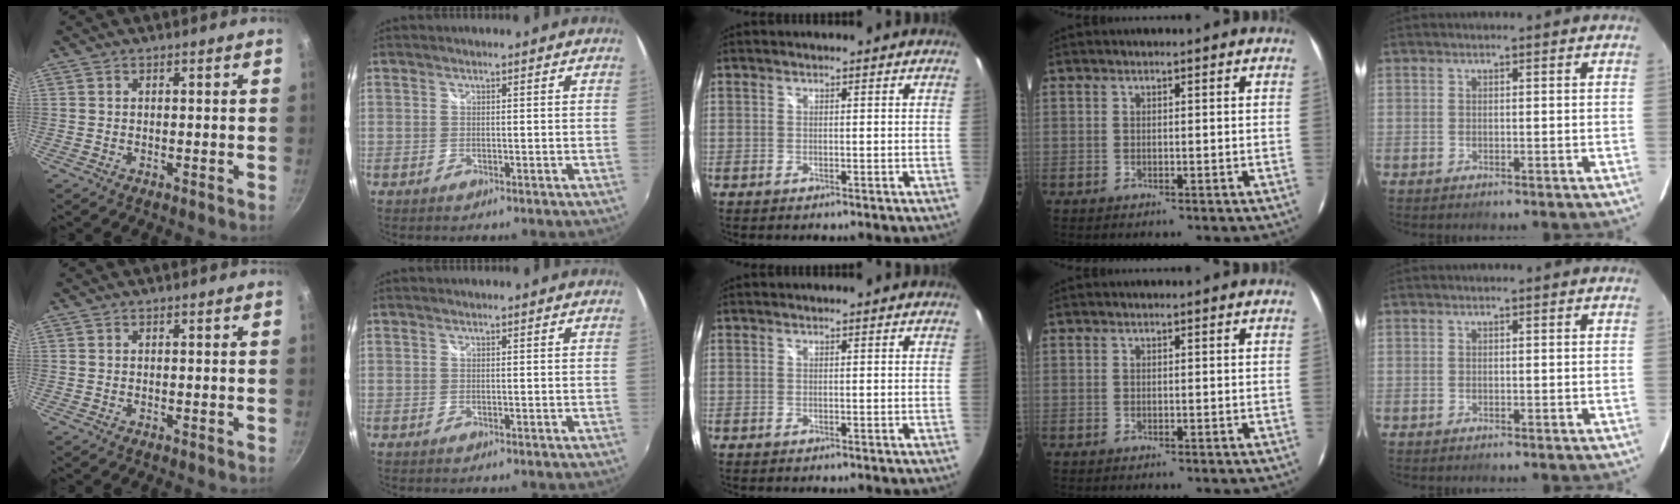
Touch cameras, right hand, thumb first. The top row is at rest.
{}